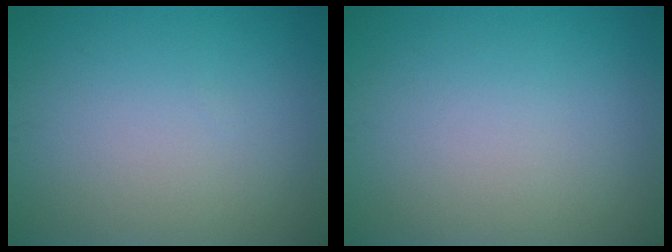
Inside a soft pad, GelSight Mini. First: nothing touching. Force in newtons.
{"total": 0.0}